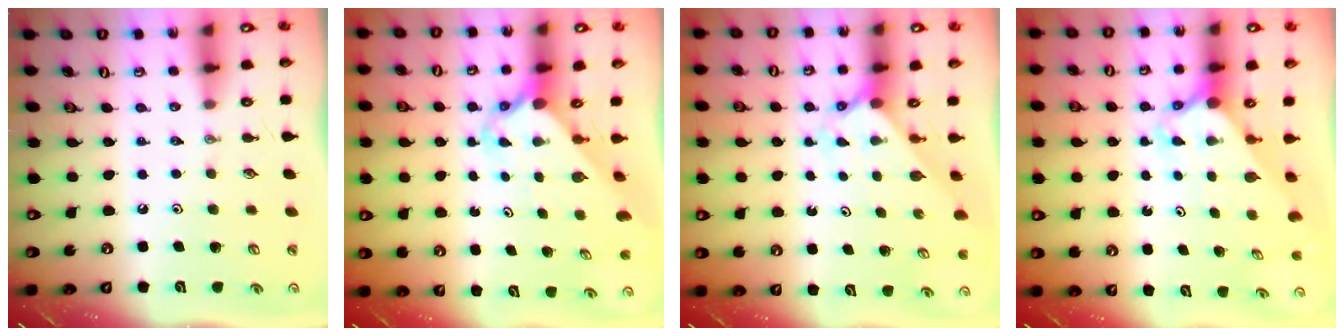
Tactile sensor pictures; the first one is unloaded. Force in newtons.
{"total": 2.6, "press": 2.6, "slide": 0.2}
{"total": 1.9, "press": 1.9, "slide": 0.1}
{"total": 2.6, "press": 2.6, "slide": 0.2}